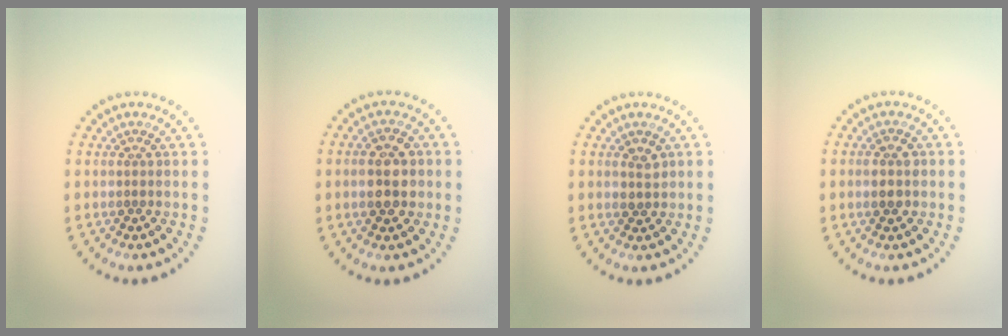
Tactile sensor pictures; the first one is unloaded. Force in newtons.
{"total": 3.8, "press": 3.8, "slide": 0.2}
{"total": 1.4, "press": 1.4, "slide": 0.5}
{"total": 1.9, "press": 1.9, "slide": 0.2}